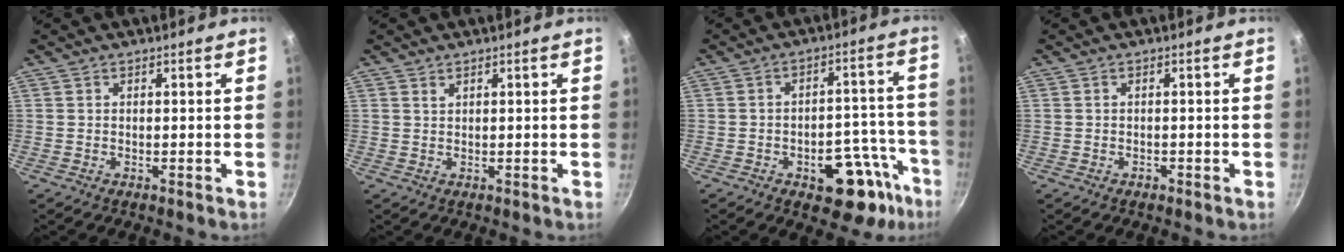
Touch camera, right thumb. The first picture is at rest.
{"total": 0.7, "force": [0.6, 0.2, 0.3], "torque": [-0.005, -0.003, 0.014]}
{"total": 13.5, "force": [-7.1, 6.7, 9.3], "torque": [-0.084, 0.061, -0.087]}
{"total": 0.7, "force": [-0.4, 0.5, 0.3], "torque": [-0.003, 0.001, -0.009]}